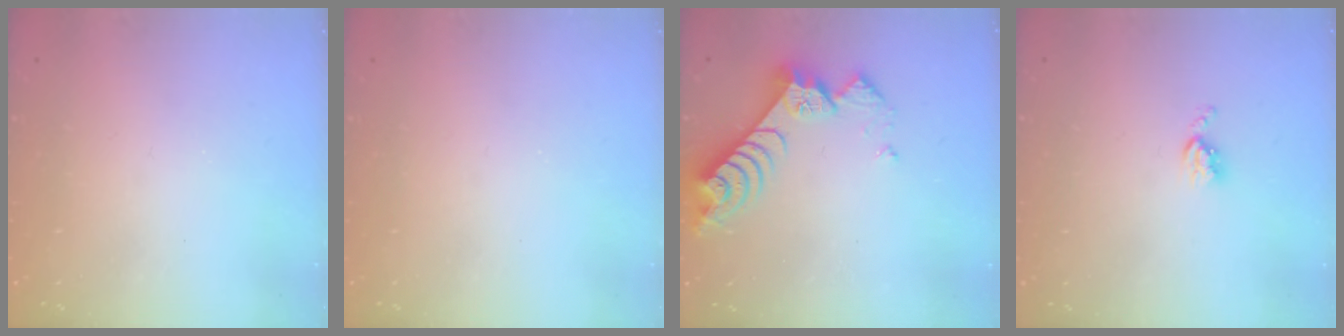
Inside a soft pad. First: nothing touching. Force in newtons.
{"total": 0.0}
{"total": 8.2, "press": 8.2, "slide": 1.0}
{"total": 4.4, "press": 4.4, "slide": 0.7}